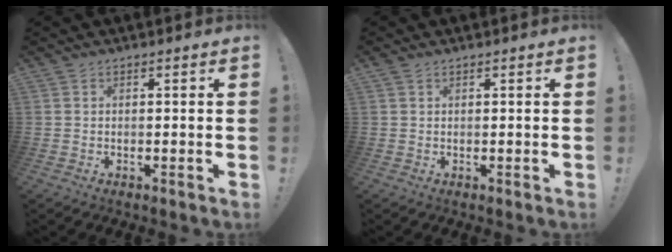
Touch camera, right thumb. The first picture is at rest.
{"total": 0.7, "force": [0.6, 0.3, 0.3], "torque": [0.001, -0.004, 0.009]}